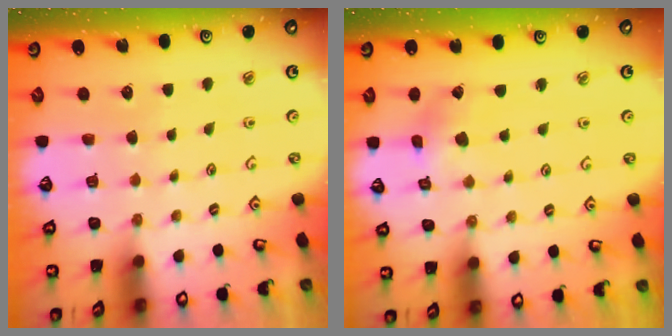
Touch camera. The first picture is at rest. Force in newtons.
{"total": 1.5, "press": 1.5, "slide": 0.3}